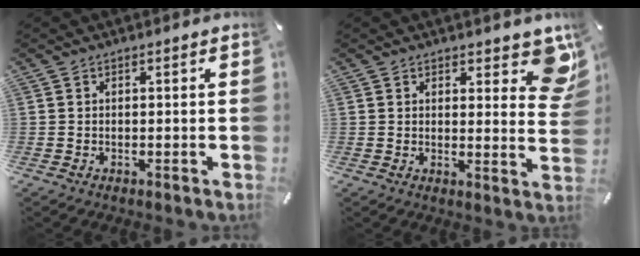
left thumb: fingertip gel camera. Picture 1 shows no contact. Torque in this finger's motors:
{"motor_torque": [0.40, -0.22, 0.09, 0.08, 0.05]}